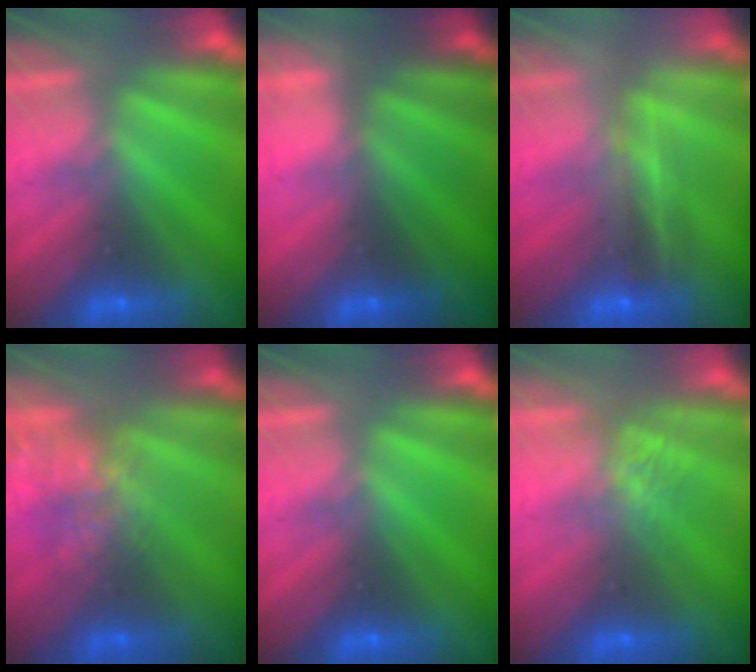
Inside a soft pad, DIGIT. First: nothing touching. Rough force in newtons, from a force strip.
{"total": 2.1}
{"total": 2.5}
{"total": 5.0}
{"total": 0.0}
{"total": 1.9}